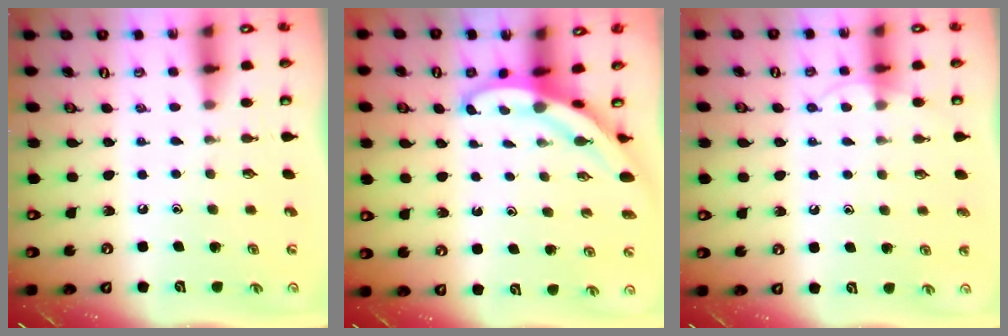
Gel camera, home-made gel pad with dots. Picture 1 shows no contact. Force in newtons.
{"total": 3.9, "press": 3.9, "slide": 0.2}
{"total": 4.9, "press": 4.9, "slide": 0.4}